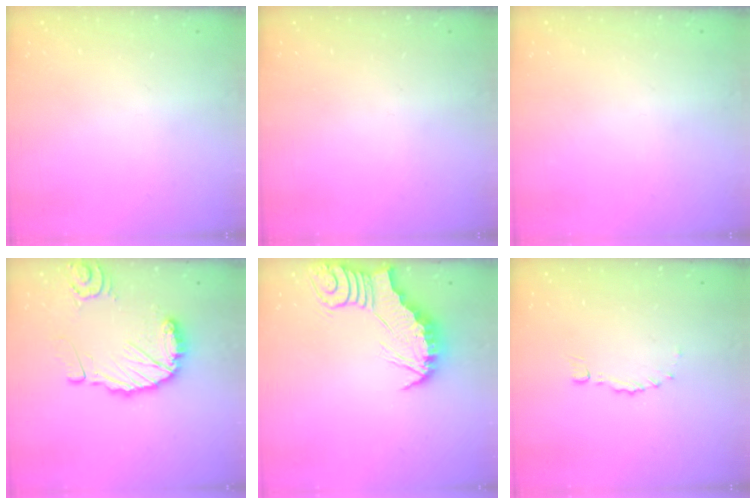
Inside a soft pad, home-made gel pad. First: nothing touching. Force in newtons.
{"total": 0.0}
{"total": 0.0}
{"total": 13.7, "press": 13.6, "slide": 1.3}
{"total": 2.5, "press": 2.5, "slide": 0.2}
{"total": 0.0}